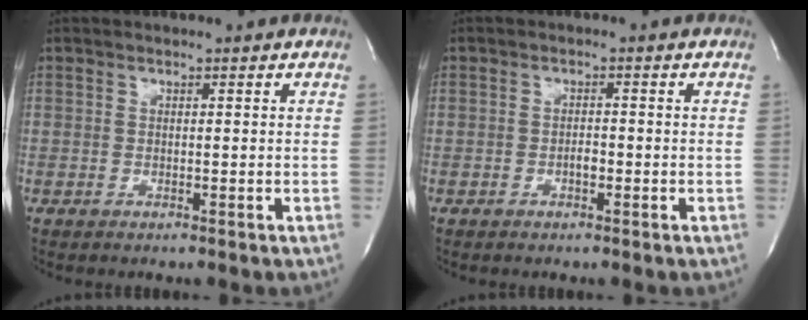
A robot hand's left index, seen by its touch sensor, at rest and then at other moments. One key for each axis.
{"total": 1.2, "fx": -0.7, "fy": 0.5, "fz": 0.9, "tx": -0.013, "ty": 0.000, "tz": -0.014}